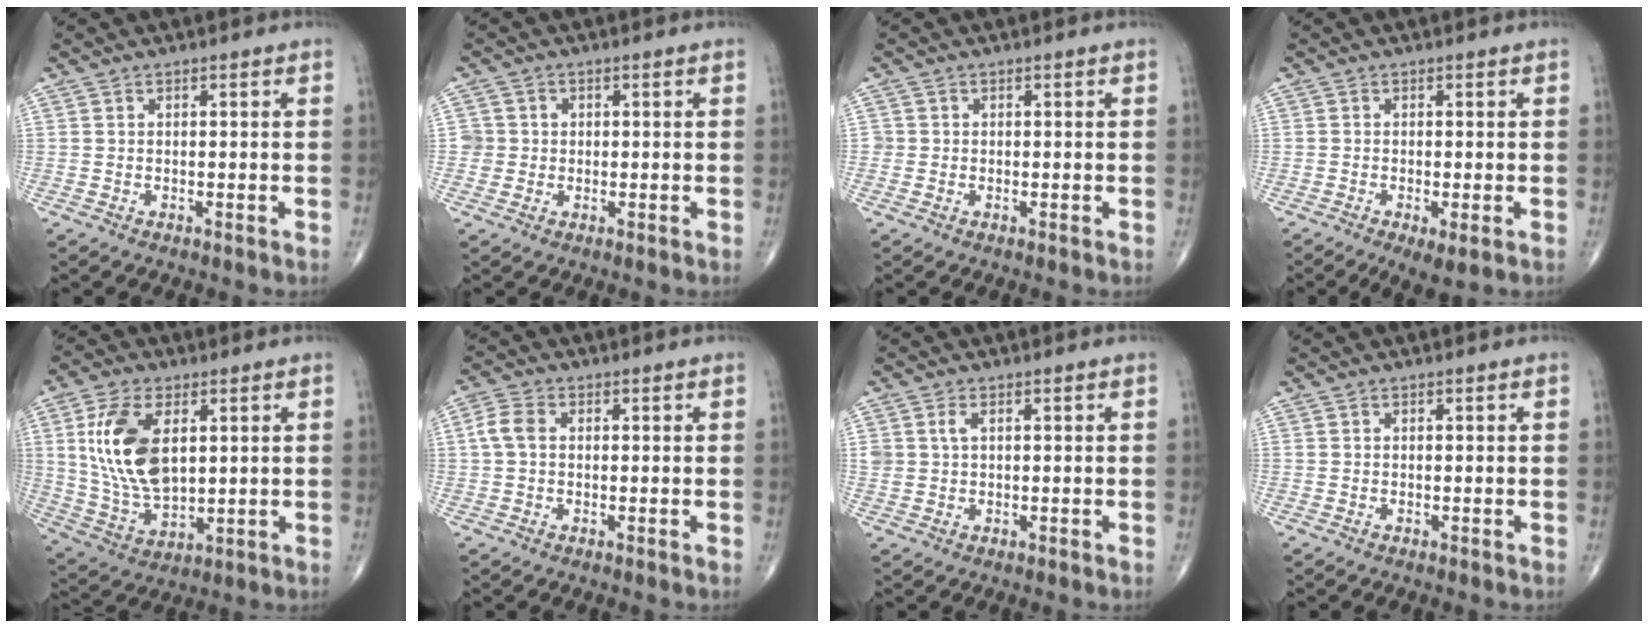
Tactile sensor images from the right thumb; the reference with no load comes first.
{"total": 2.9, "force": [0.1, 2.9, 0.1], "torque": [0.022, 0.007, 0.000]}
{"total": 1.1, "force": [-0.2, 1.0, 0.1], "torque": [0.007, 0.005, -0.005]}
{"total": 4.5, "force": [-1.8, 1.4, 3.9], "torque": [-0.072, -0.012, -0.030]}
{"total": 15.3, "force": [3.6, 8.4, 12.3], "torque": [-0.235, -0.014, 0.079]}
{"total": 4.0, "force": [0.4, 2.8, 2.8], "torque": [-0.063, 0.012, 0.002]}
{"total": 2.2, "force": [0.7, 1.4, 1.6], "torque": [-0.036, 0.003, 0.018]}
{"total": 0.0}